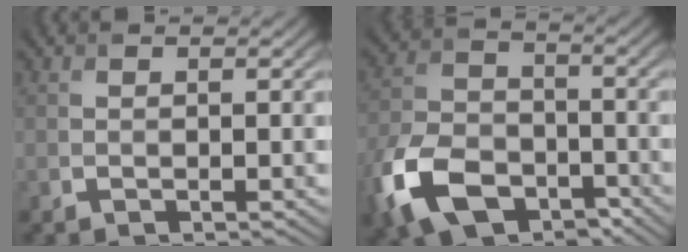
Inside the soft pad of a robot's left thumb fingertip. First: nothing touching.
{"total": 12.7, "force": [-6.9, 7.7, 7.4], "torque": [-0.186, -0.022, -0.140]}